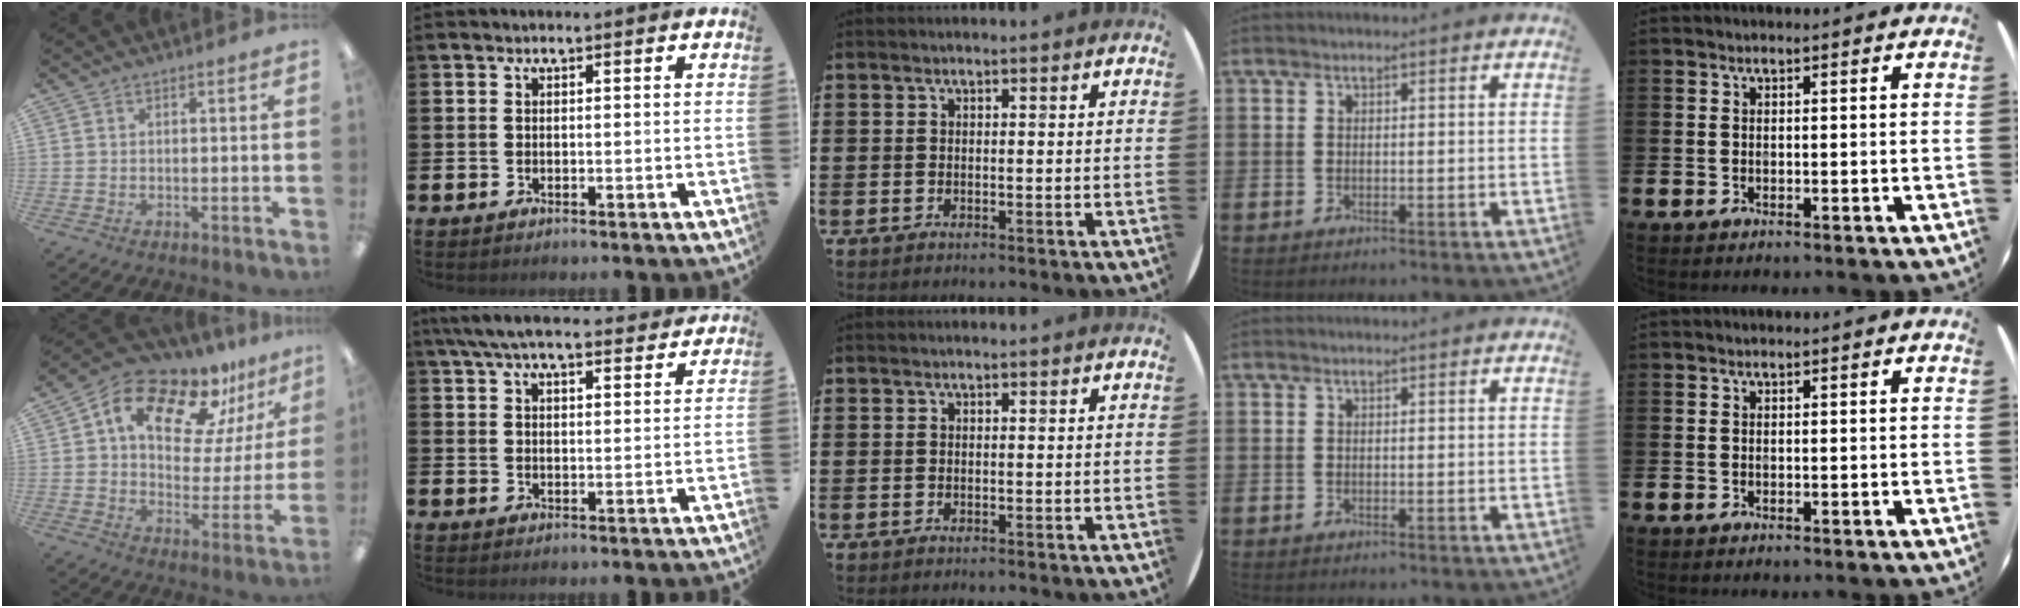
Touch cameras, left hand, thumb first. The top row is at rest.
{"thumb": {"total": 16.9, "force": [11.7, 8.1, 9.0], "torque": [-0.167, -0.069, 0.204]}, "index": {"total": 6.9, "force": [6.3, 1.3, 2.6], "torque": [-0.064, -0.024, 0.116]}}